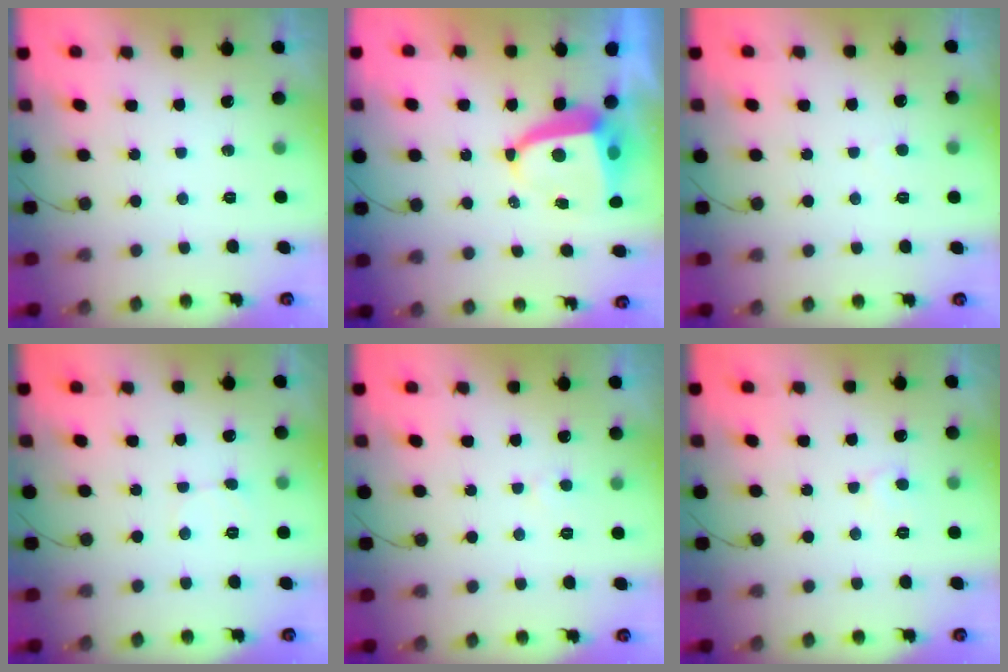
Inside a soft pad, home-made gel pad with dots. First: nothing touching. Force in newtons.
{"total": 6.5, "press": 6.5, "slide": 0.6}
{"total": 2.5, "press": 2.5, "slide": 0.2}
{"total": 1.9, "press": 1.9, "slide": 0.2}
{"total": 2.6, "press": 2.6, "slide": 0.2}
{"total": 5.5, "press": 5.5, "slide": 0.5}